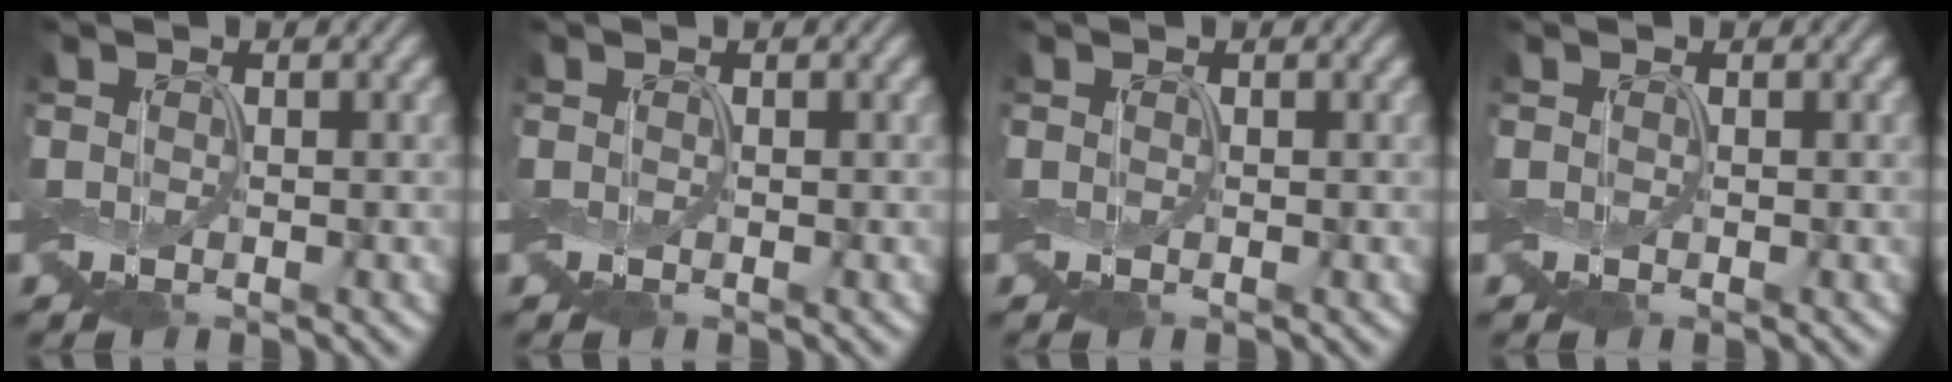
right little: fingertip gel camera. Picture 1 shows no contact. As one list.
[{"total": 0.0}, {"total": 0.0}, {"total": 0.0}]